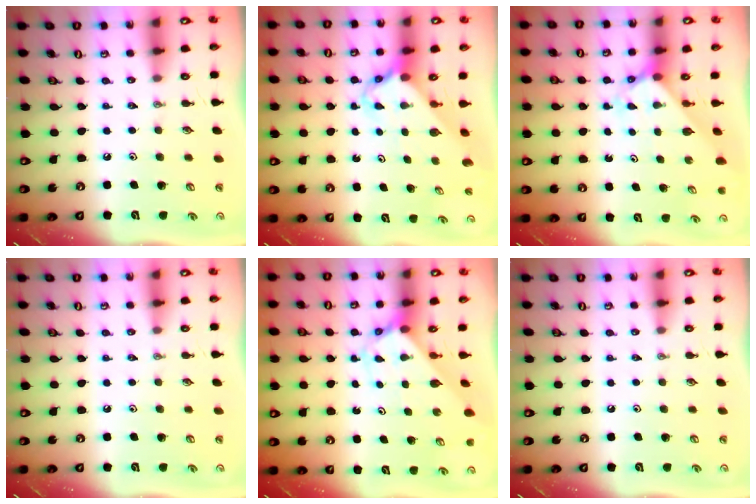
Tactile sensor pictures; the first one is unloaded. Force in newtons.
{"total": 2.6, "press": 2.6, "slide": 0.2}
{"total": 2.5, "press": 2.5, "slide": 0.2}
{"total": 0.0}
{"total": 2.6, "press": 2.6, "slide": 0.2}
{"total": 0.0}